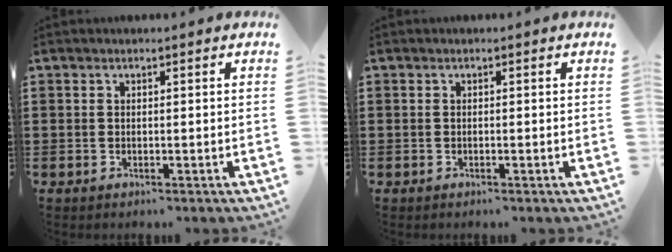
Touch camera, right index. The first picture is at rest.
{"total": 0.0}